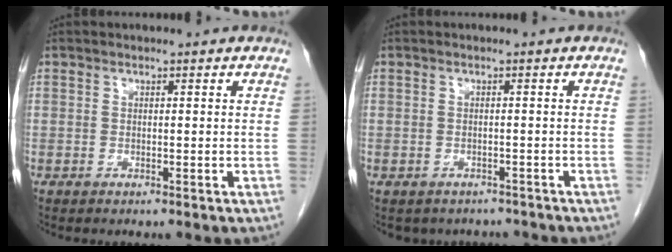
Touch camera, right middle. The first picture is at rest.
{"total": 5.4, "force": [-4.7, 2.6, 0.5], "torque": [-0.004, 0.006, -0.052]}